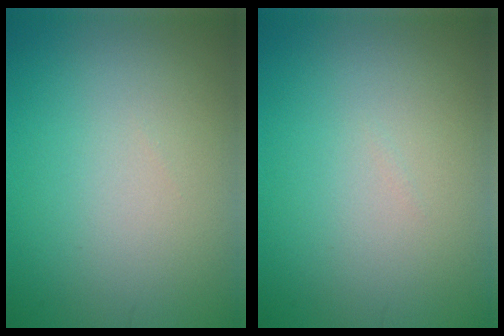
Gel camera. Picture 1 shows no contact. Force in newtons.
{"total": 0.0}